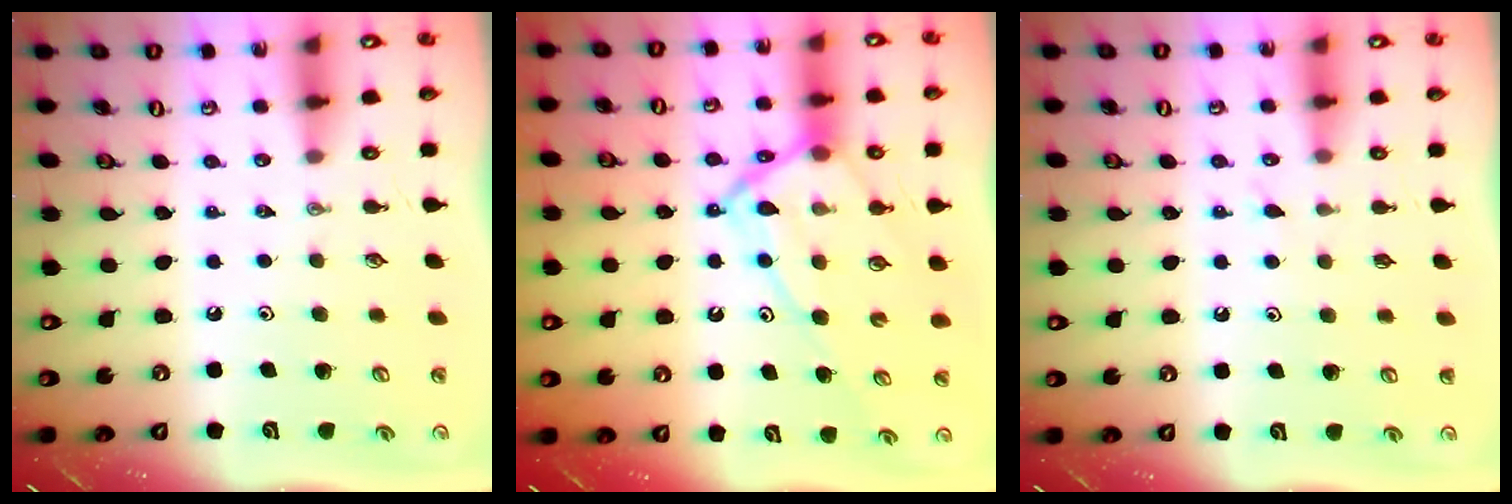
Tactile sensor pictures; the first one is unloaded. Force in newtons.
{"total": 14.8, "press": 14.8, "slide": 1.2}
{"total": 7.1, "press": 7.1, "slide": 0.5}